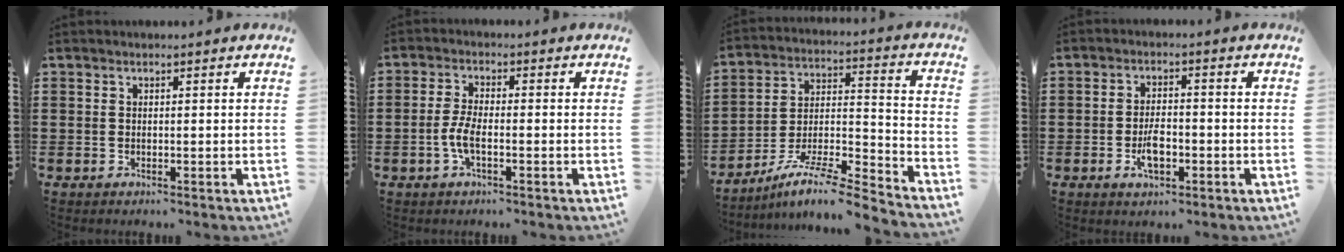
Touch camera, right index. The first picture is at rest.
{"total": 3.9, "force": [-1.4, 1.2, 3.5], "torque": [-0.088, -0.006, -0.033]}
{"total": 9.4, "force": [-8.0, 0.7, 5.0], "torque": [-0.082, 0.010, -0.157]}
{"total": 4.5, "force": [-1.6, 2.1, 3.7], "torque": [-0.078, 0.001, -0.031]}